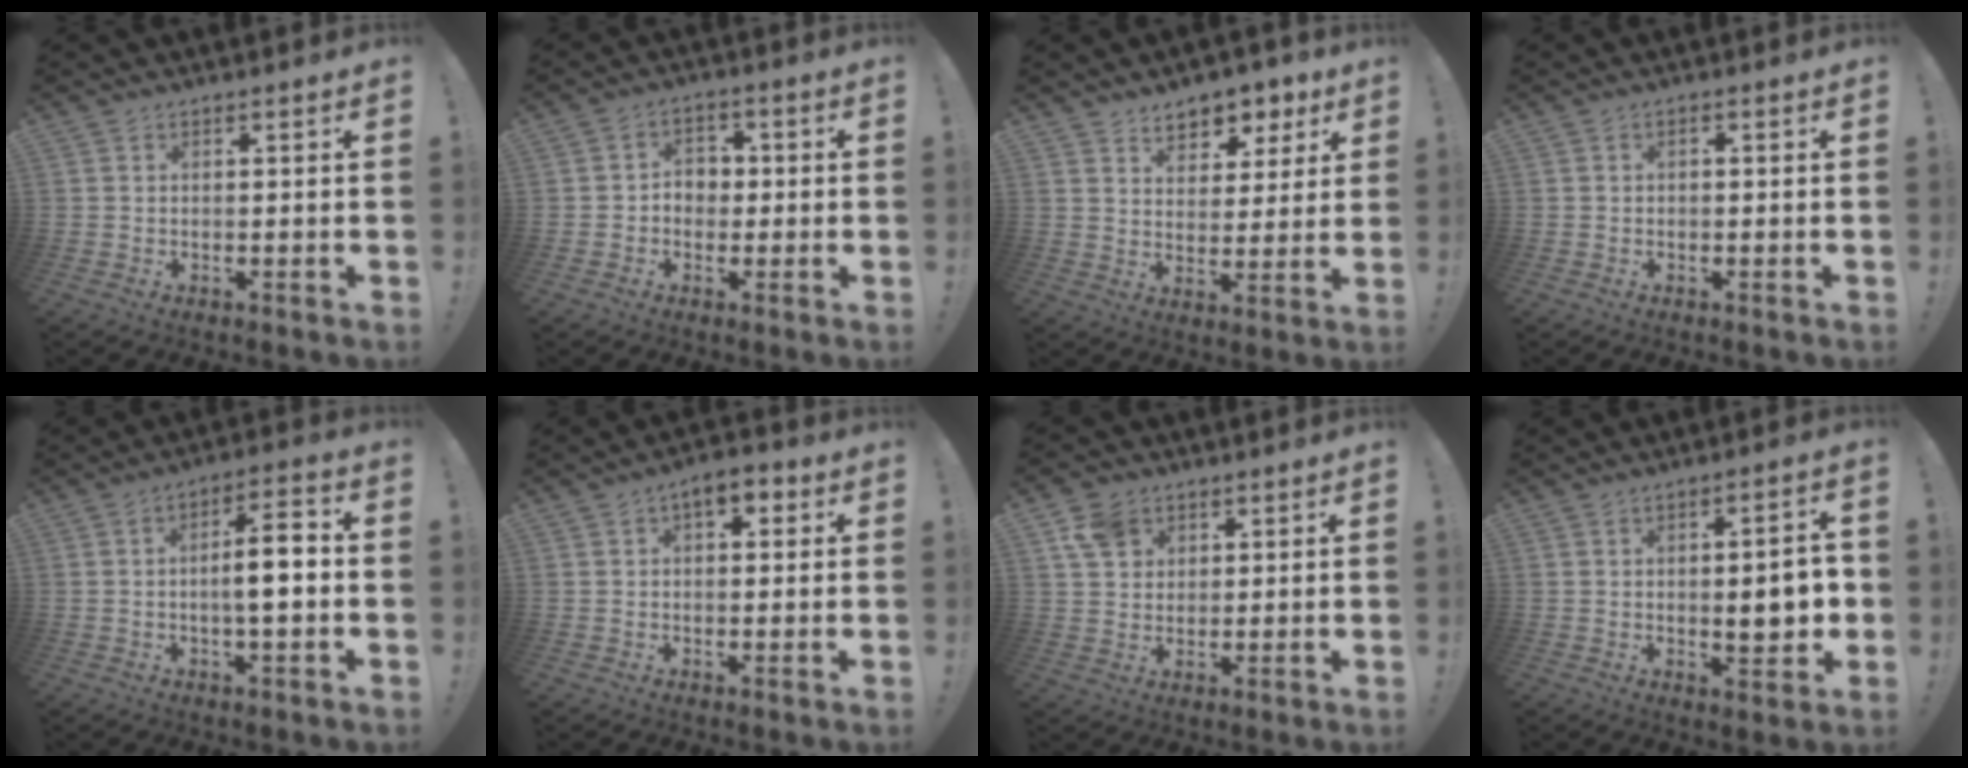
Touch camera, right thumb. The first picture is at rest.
{"total": 5.0, "force": [-0.6, 4.3, 2.5], "torque": [-0.043, 0.008, -0.011]}
{"total": 7.1, "force": [5.1, 4.7, 1.6], "torque": [-0.014, -0.043, 0.094]}
{"total": 0.8, "force": [-0.6, 0.4, 0.4], "torque": [-0.016, 0.005, -0.009]}
{"total": 8.8, "force": [-1.2, 2.3, 8.4], "torque": [-0.132, 0.012, -0.024]}
{"total": 4.7, "force": [1.7, 2.7, 3.4], "torque": [-0.038, -0.003, 0.025]}
{"total": 7.4, "force": [3.8, 5.7, 2.7], "torque": [-0.043, -0.012, 0.076]}
{"total": 8.7, "force": [-0.4, 2.7, 8.2], "torque": [-0.097, -0.008, -0.010]}